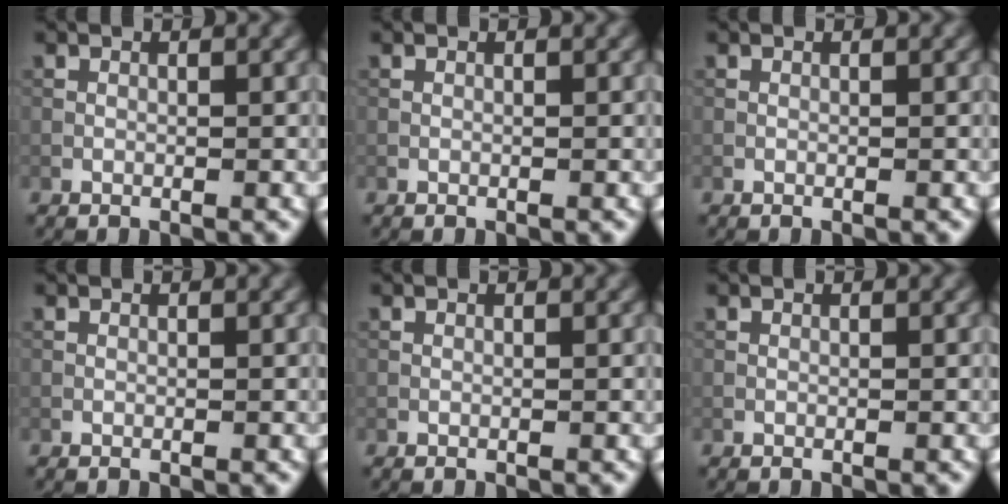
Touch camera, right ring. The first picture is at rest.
{"total": 0.0}
{"total": 0.0}
{"total": 0.0}
{"total": 0.0}
{"total": 0.0}